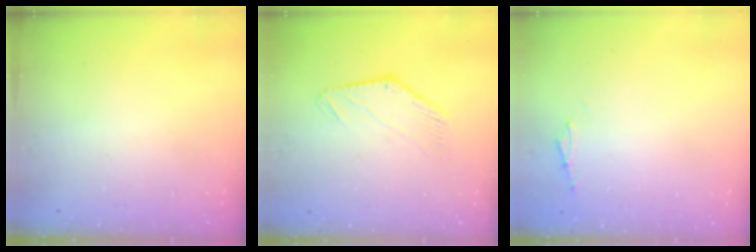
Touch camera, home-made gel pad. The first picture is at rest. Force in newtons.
{"total": 1.1, "press": 1.1, "slide": 0.0}
{"total": 0.0}